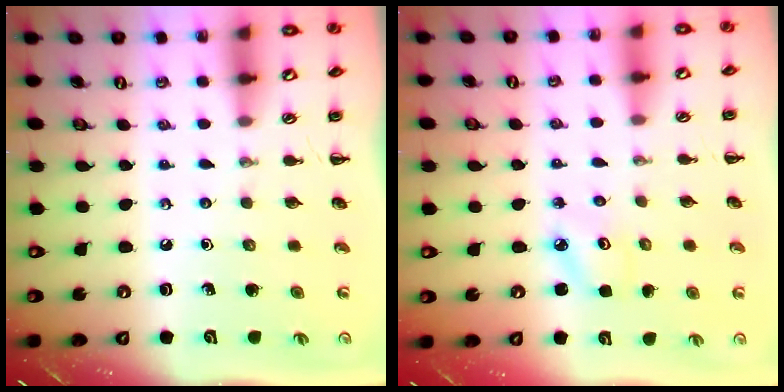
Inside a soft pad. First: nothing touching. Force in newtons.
{"total": 2.9, "press": 2.8, "slide": 0.5}